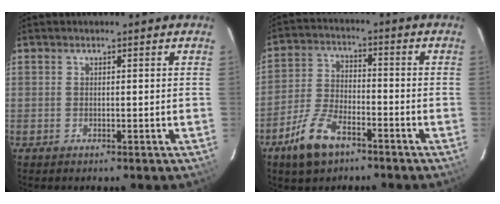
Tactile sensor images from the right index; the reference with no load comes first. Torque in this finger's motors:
{"motor_torque": [0.37, -0.38, 0.43, 0.09]}